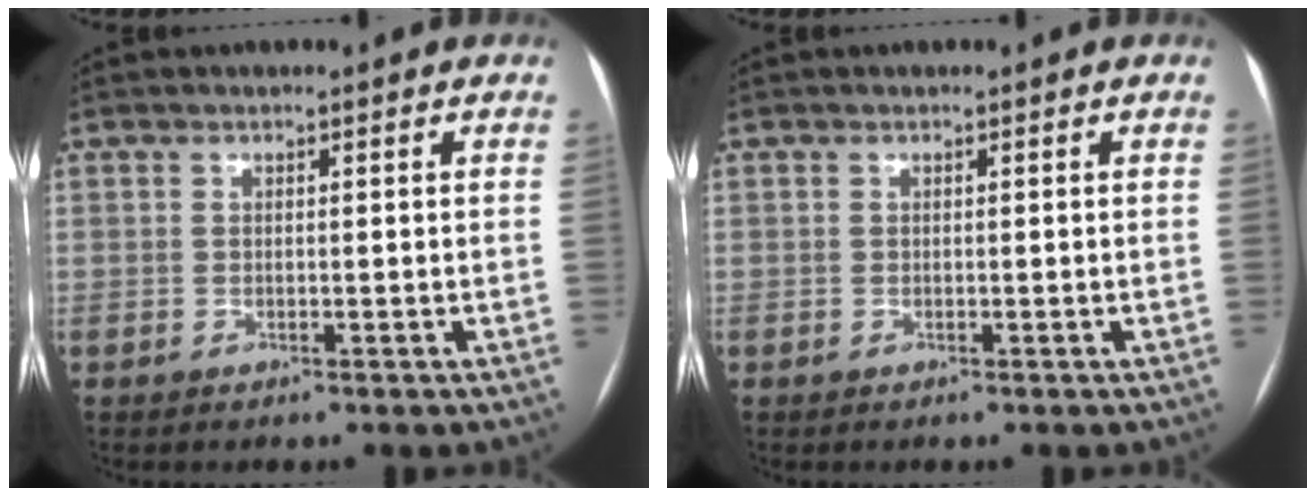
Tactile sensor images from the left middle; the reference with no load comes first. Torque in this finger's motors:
{"motor_torque": [-0.04, 0.06, 0.00, 0.01]}